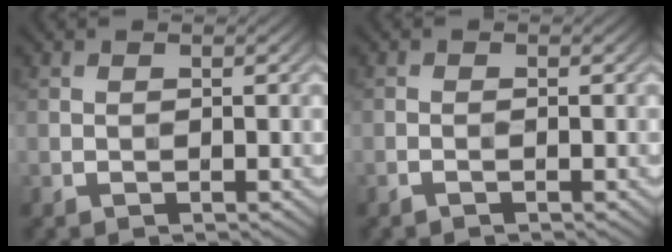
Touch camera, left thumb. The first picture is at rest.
{"total": 0.6, "force": [-0.4, 0.0, 0.4], "torque": [-0.008, 0.002, -0.010]}